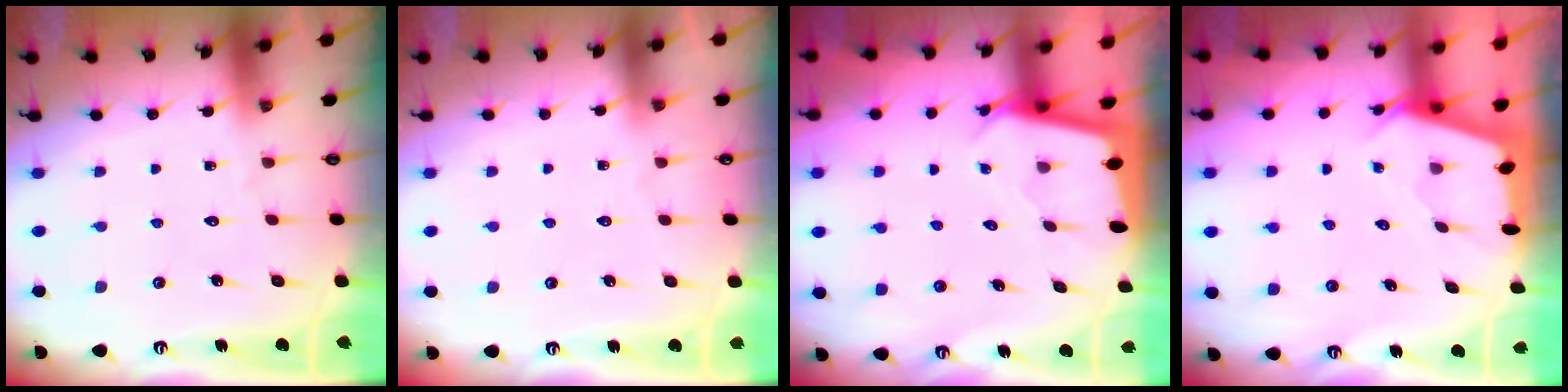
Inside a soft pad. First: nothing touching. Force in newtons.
{"total": 1.7, "press": 1.7, "slide": 0.4}
{"total": 2.3, "press": 2.3, "slide": 0.1}
{"total": 2.4, "press": 2.4, "slide": 0.3}